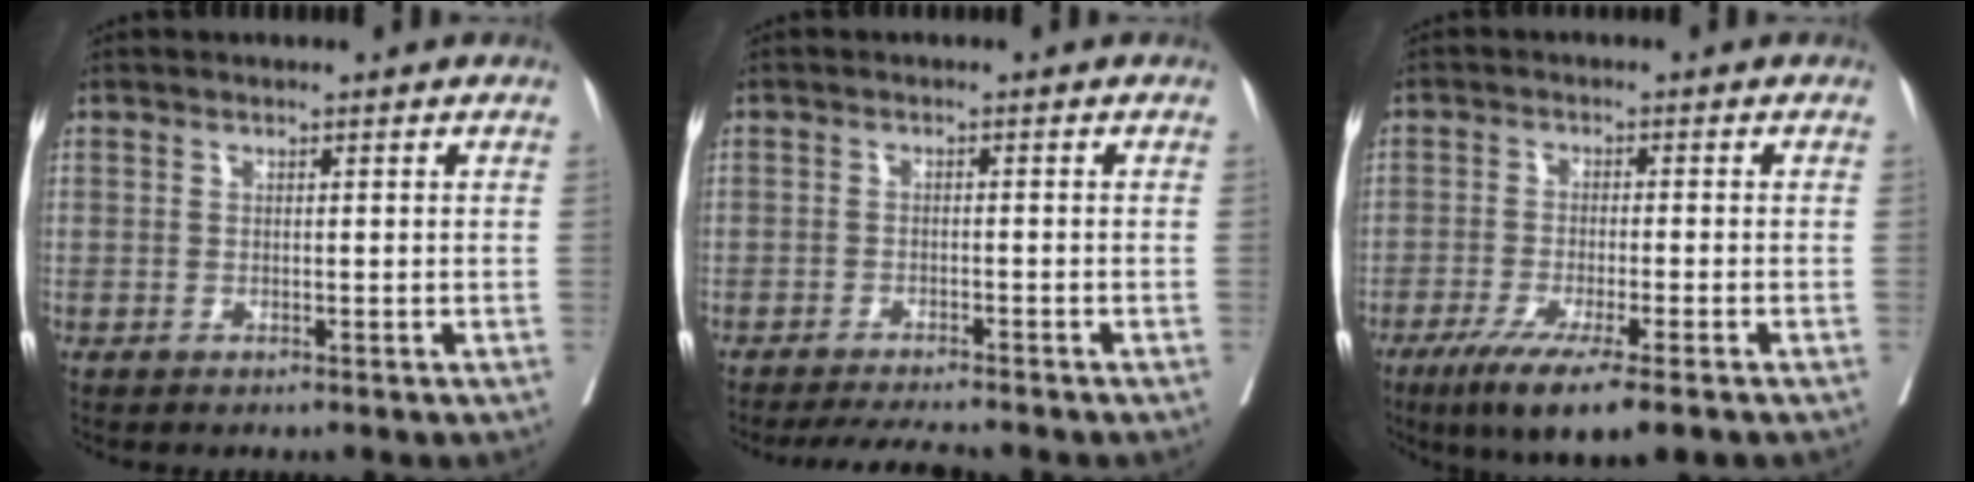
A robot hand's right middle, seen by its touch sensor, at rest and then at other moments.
{"total": 5.6, "force": [-5.2, 0.1, 2.0], "torque": [-0.028, -0.014, -0.083]}
{"total": 9.6, "force": [-6.2, 0.5, 7.4], "torque": [-0.119, -0.024, -0.095]}